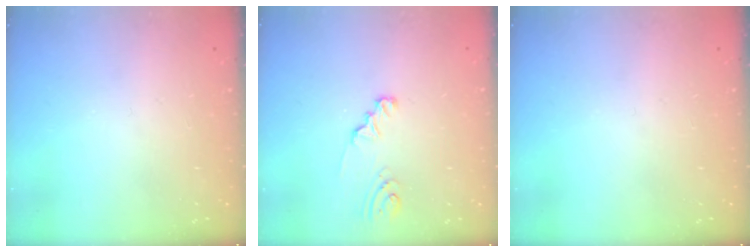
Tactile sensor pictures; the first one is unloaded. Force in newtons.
{"total": 2.3, "press": 2.3, "slide": 0.1}
{"total": 0.0}